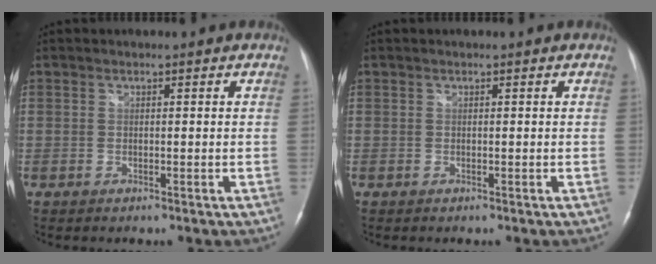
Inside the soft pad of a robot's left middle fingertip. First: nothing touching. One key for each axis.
{"total": 0.0}